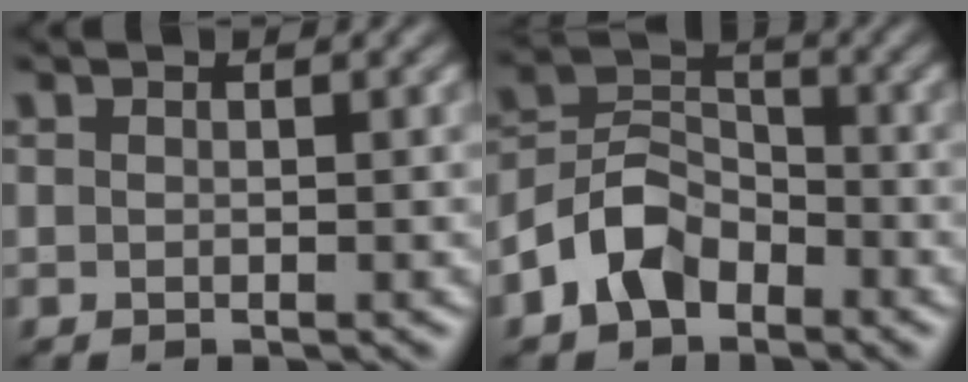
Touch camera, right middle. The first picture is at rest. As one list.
[{"total": 5.4, "force": [-3.0, 3.7, 2.6], "torque": [-0.051, 0.004, -0.069]}]